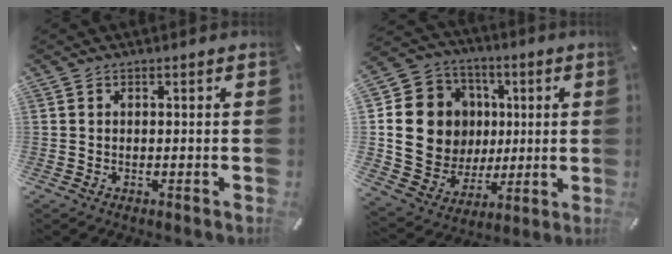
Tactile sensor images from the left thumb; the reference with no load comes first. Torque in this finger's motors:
{"motor_torque": [1.71, 1.68, 0.46, -0.11, 0.11]}